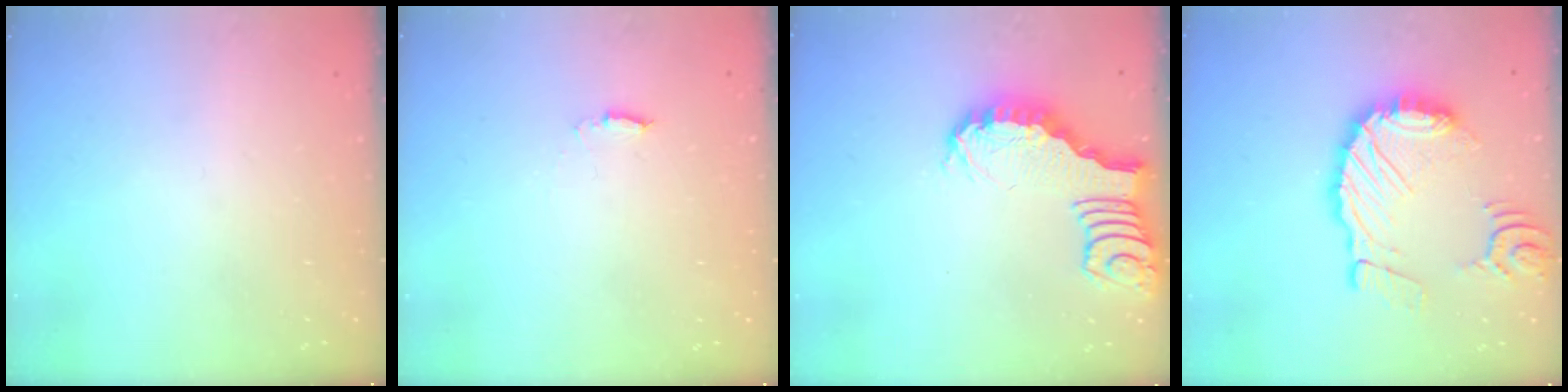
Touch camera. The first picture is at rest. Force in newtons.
{"total": 5.3, "press": 5.3, "slide": 0.5}
{"total": 2.7, "press": 2.7, "slide": 0.4}
{"total": 15.1, "press": 15.0, "slide": 1.8}